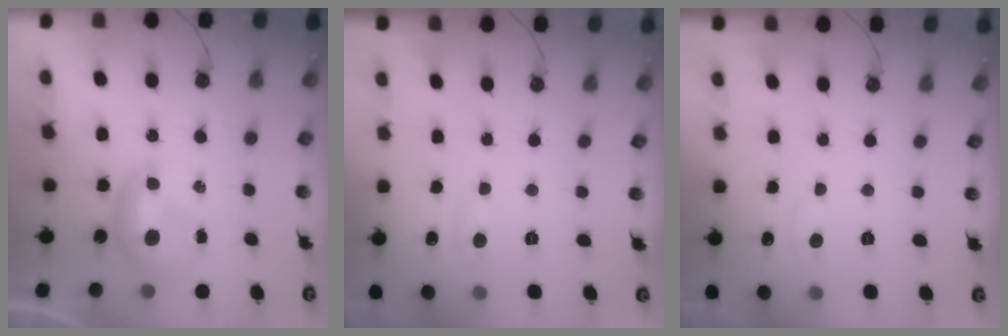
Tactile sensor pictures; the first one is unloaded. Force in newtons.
{"total": 0.6, "press": 0.0, "slide": 0.6}
{"total": 1.8, "press": 1.7, "slide": 0.7}